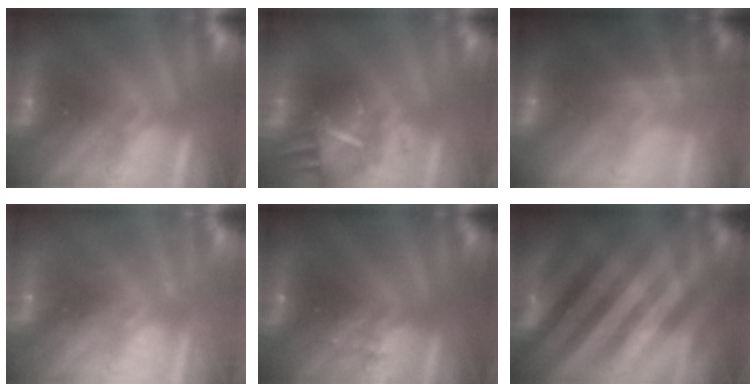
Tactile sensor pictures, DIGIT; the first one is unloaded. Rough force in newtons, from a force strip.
{"total": 8.6}
{"total": 1.7}
{"total": 2.4}
{"total": 2.3}
{"total": 2.5}